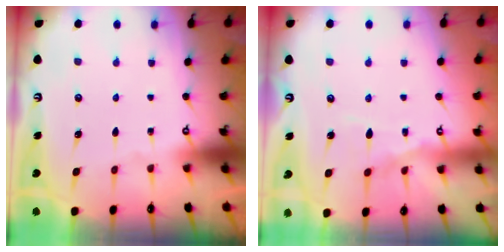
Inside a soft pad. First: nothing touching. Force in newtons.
{"total": 7.1, "press": 7.0, "slide": 0.4}